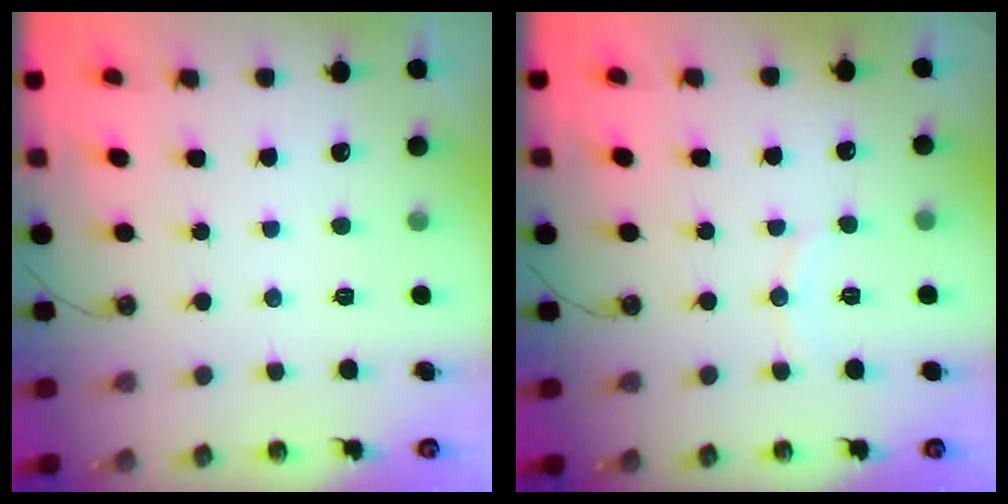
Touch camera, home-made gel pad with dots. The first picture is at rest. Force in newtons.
{"total": 5.0, "press": 5.0, "slide": 0.5}